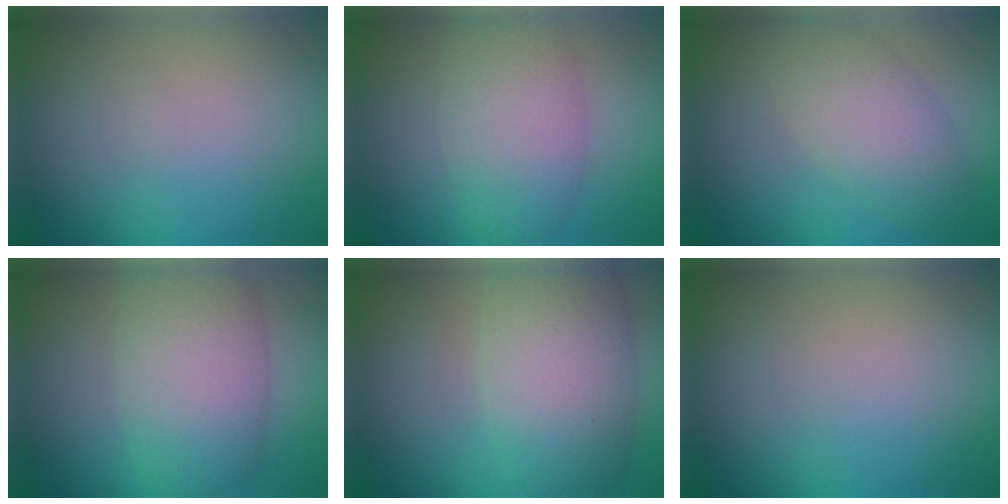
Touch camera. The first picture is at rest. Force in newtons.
{"total": 5.8, "press": 5.8, "slide": 0.1}
{"total": 4.8, "press": 4.8, "slide": 0.2}
{"total": 7.4, "press": 7.4, "slide": 0.4}
{"total": 7.9, "press": 7.9, "slide": 0.5}
{"total": 0.0}